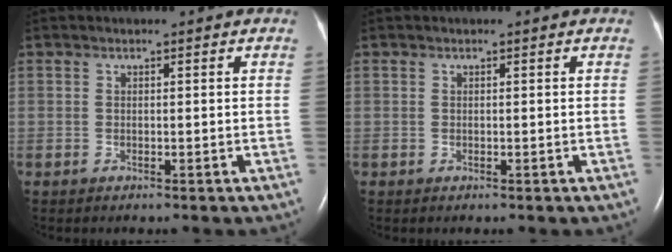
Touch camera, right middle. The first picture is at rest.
{"total": 0.0}